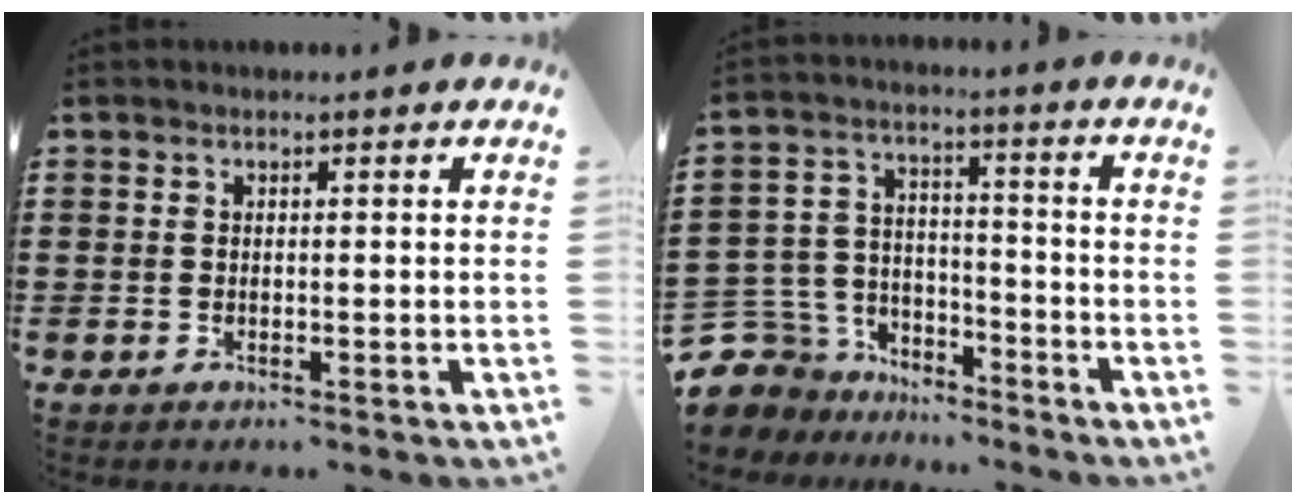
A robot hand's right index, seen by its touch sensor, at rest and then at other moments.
{"total": 6.8, "force": [-5.5, 4.0, 0.4], "torque": [-0.055, 0.001, -0.116]}